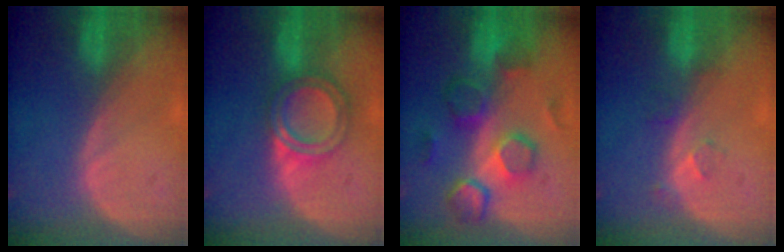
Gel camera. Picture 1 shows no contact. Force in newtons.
{"total": 5.9, "press": 5.4, "slide": 2.5}
{"total": 9.0, "press": 8.8, "slide": 1.8}
{"total": 2.7, "press": 2.3, "slide": 1.5}